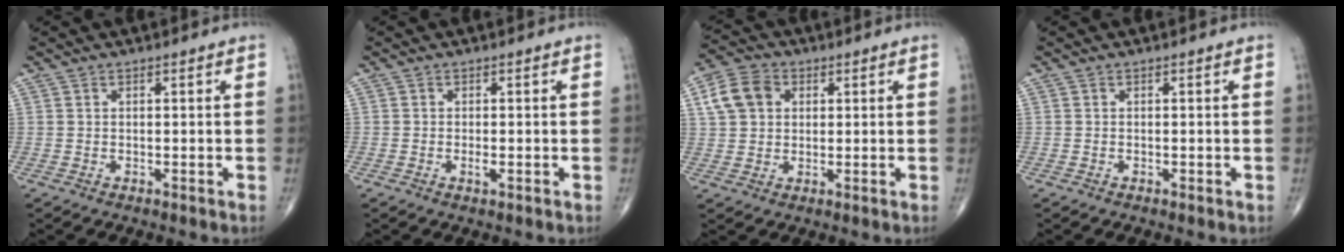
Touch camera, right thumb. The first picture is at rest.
{"total": 1.4, "force": [-0.4, 0.6, 1.2], "torque": [-0.022, -0.001, -0.008]}
{"total": 7.9, "force": [2.2, 6.2, 4.4], "torque": [-0.072, 0.008, 0.035]}
{"total": 0.0}